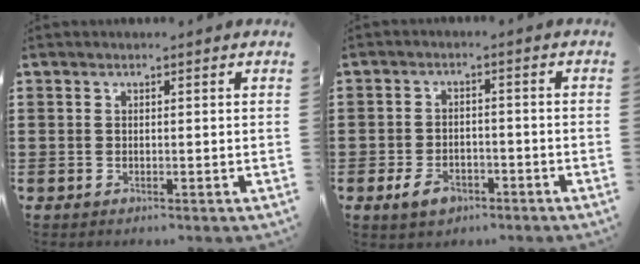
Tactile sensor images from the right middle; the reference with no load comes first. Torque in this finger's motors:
{"motor_torque": [0.66, -0.23, 0.36, 0.05]}